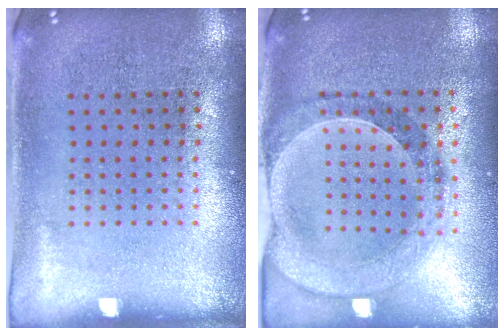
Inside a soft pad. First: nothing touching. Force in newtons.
{"total": 1.0, "press": 0.9, "slide": 0.2}